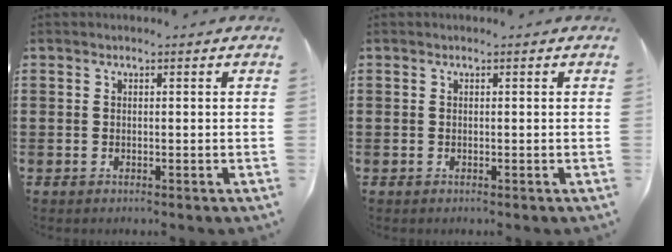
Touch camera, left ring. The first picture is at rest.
{"total": 0.0}